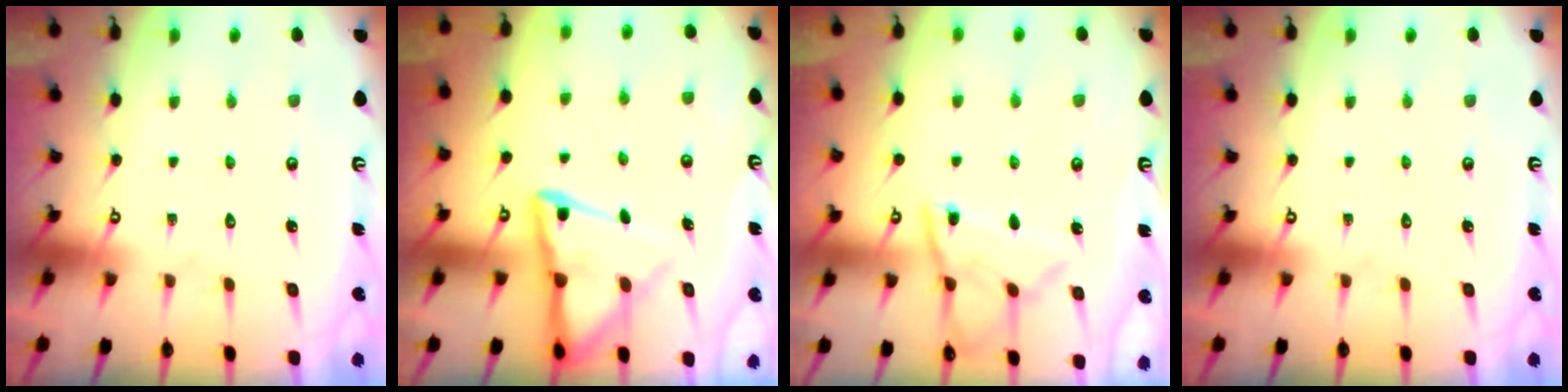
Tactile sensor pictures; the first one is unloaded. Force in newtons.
{"total": 11.0, "press": 10.9, "slide": 1.2}
{"total": 10.7, "press": 10.7, "slide": 1.0}
{"total": 0.0}